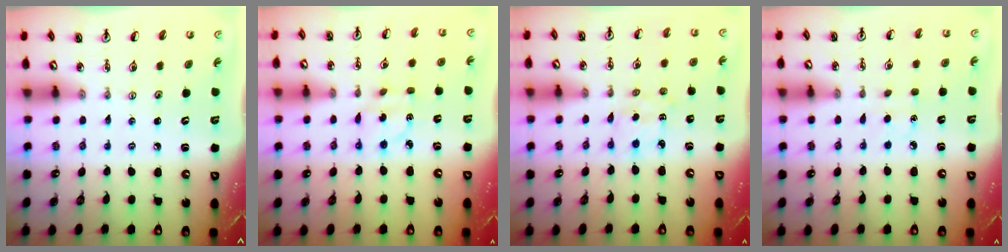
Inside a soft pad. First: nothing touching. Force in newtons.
{"total": 3.5, "press": 3.5, "slide": 0.2}
{"total": 2.0, "press": 1.9, "slide": 0.5}
{"total": 3.6, "press": 3.6, "slide": 0.5}